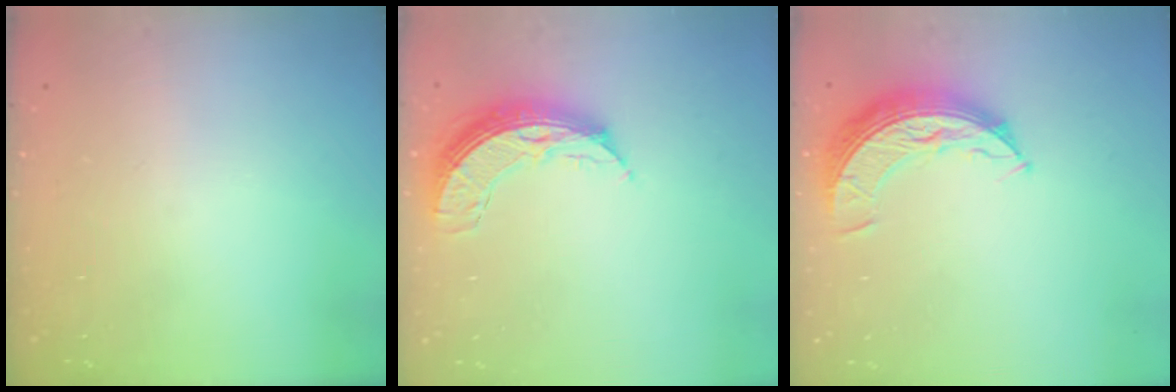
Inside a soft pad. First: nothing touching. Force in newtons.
{"total": 8.6, "press": 8.6, "slide": 0.7}
{"total": 9.1, "press": 9.1, "slide": 0.6}